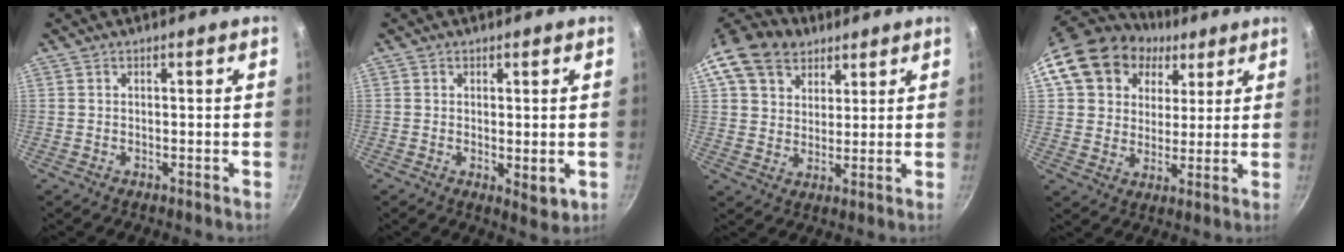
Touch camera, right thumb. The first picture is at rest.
{"total": 3.8, "force": [-0.1, 1.8, 3.4], "torque": [-0.050, -0.013, 0.002]}
{"total": 15.8, "force": [8.5, 11.5, 6.7], "torque": [-0.125, 0.009, 0.148]}
{"total": 18.2, "force": [7.5, 14.4, 8.3], "torque": [-0.138, 0.013, 0.126]}